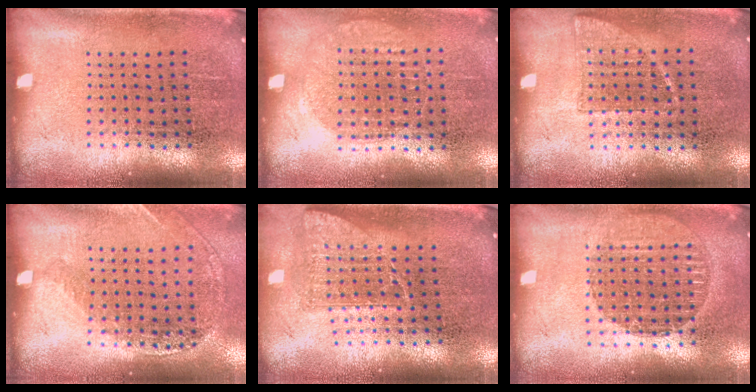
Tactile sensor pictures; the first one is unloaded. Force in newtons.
{"total": 1.0, "press": 0.9, "slide": 0.4}
{"total": 0.6, "press": 0.6, "slide": 0.3}
{"total": 1.2, "press": 1.1, "slide": 0.4}
{"total": 1.4, "press": 1.1, "slide": 0.9}
{"total": 1.6, "press": 1.5, "slide": 0.7}